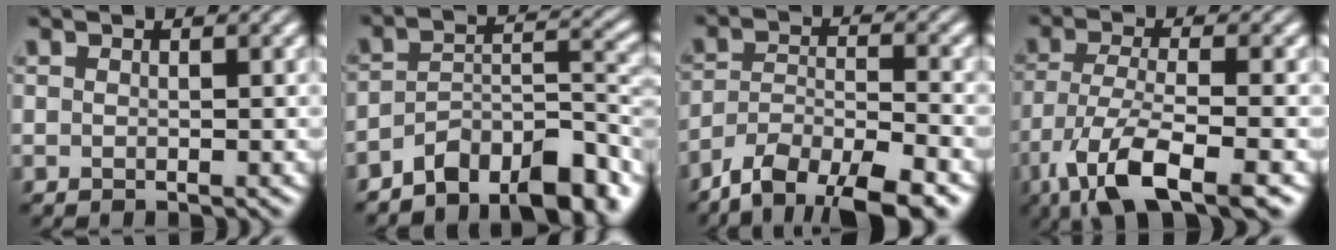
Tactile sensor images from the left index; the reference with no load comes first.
{"total": 9.3, "force": [-6.8, 4.0, 5.0], "torque": [-0.065, -0.003, -0.119]}
{"total": 9.1, "force": [-7.1, 3.0, 5.0], "torque": [-0.076, -0.010, -0.121]}
{"total": 9.0, "force": [-5.1, 2.7, 6.9], "torque": [-0.140, -0.012, -0.098]}